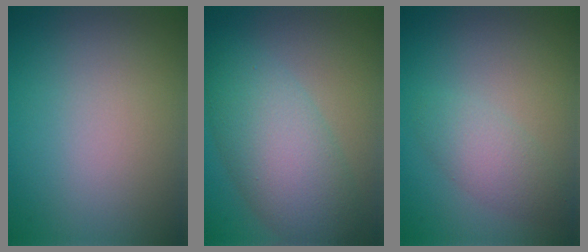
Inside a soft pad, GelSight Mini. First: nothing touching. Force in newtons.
{"total": 6.9, "press": 6.9, "slide": 0.2}
{"total": 2.5, "press": 2.5, "slide": 0.1}